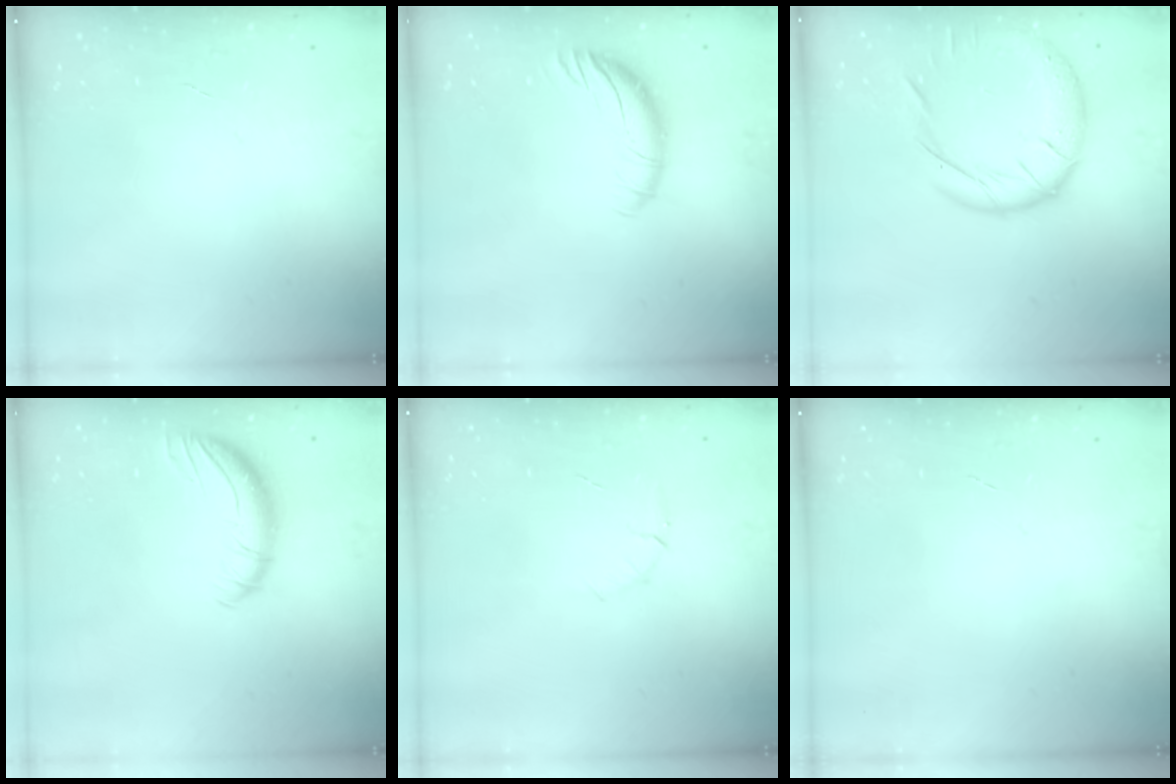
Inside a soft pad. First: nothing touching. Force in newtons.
{"total": 9.5, "press": 9.4, "slide": 1.6}
{"total": 17.7, "press": 17.6, "slide": 2.0}
{"total": 9.9, "press": 9.6, "slide": 2.5}
{"total": 4.6, "press": 4.4, "slide": 1.3}
{"total": 0.0}